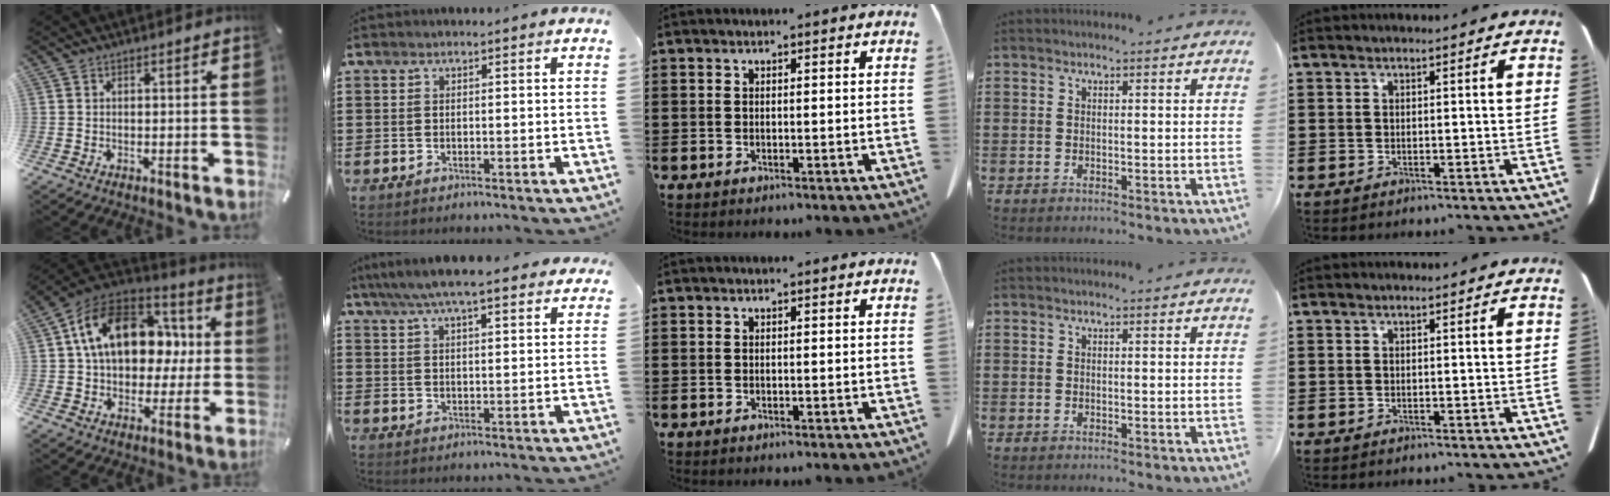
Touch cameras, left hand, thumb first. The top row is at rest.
{"thumb": {"total": 18.8, "force": [3.9, 14.1, 11.9], "torque": [-0.213, 0.000, 0.070]}, "index": {"total": 6.8, "force": [5.9, 0.8, 3.3], "torque": [-0.082, -0.015, 0.105]}}